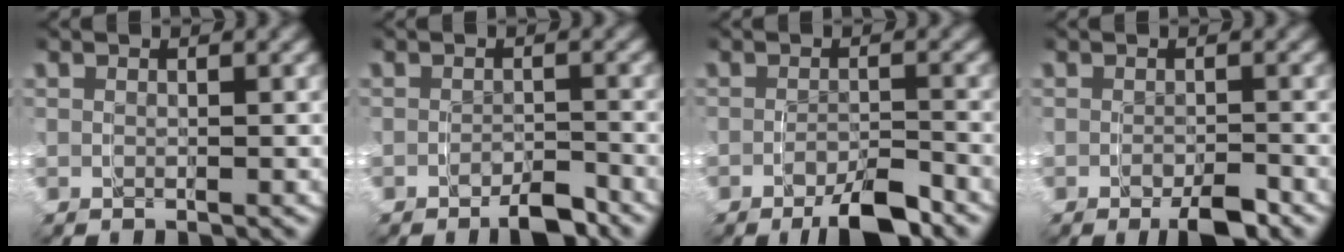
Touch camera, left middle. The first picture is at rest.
{"total": 1.8, "force": [-1.8, 0.1, 0.4], "torque": [0.001, 0.003, -0.036]}
{"total": 3.0, "force": [-2.5, 0.3, 1.8], "torque": [-0.022, -0.002, -0.045]}
{"total": 1.8, "force": [-1.4, 0.2, 1.1], "torque": [-0.013, -0.004, -0.024]}